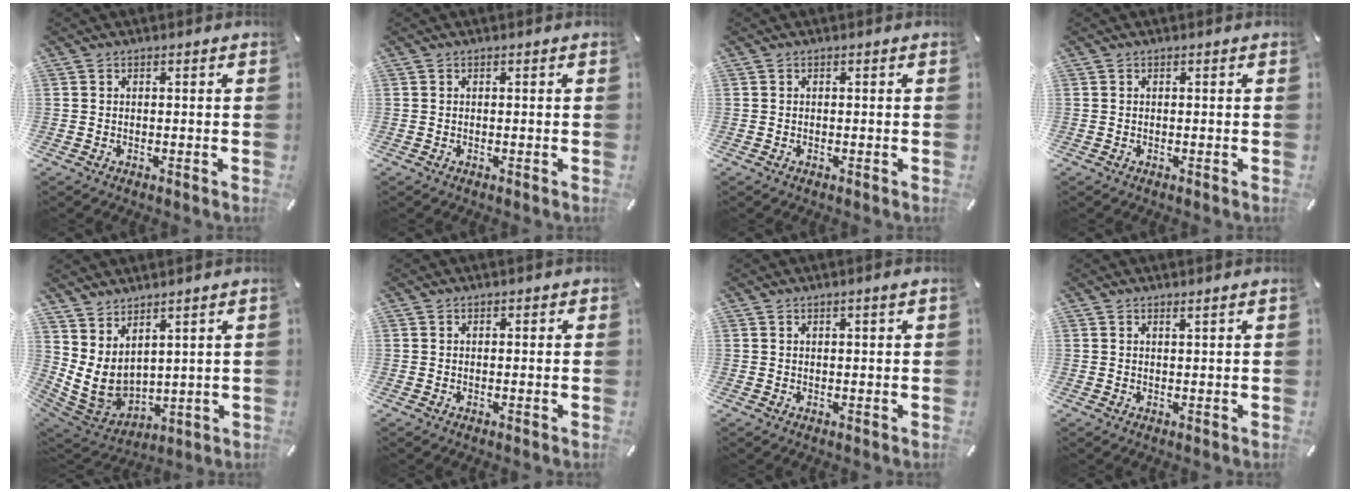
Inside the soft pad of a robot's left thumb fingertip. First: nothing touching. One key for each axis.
{"total": 0.0}
{"total": 0.0}
{"total": 0.0}
{"total": 8.2, "fx": 3.5, "fy": 6.6, "fz": 3.5, "tx": -0.082, "ty": -0.034, "tz": 0.076}
{"total": 0.5, "fx": 0.0, "fy": 0.5, "fz": 0.2, "tx": -0.003, "ty": 0.003, "tz": 0.000}
{"total": 1.4, "fx": 0.7, "fy": 0.2, "fz": 1.2, "tx": -0.024, "ty": 0.001, "tz": 0.011}
{"total": 0.9, "fx": 0.8, "fy": -0.1, "fz": 0.5, "tx": -0.008, "ty": -0.002, "tz": 0.014}